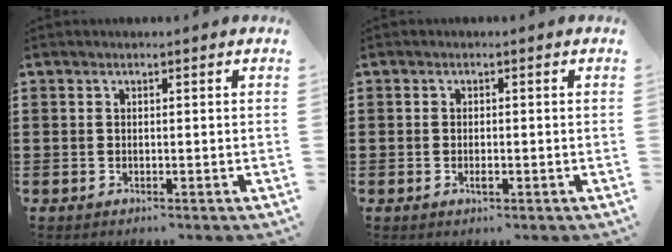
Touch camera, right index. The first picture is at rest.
{"total": 1.2, "force": [-0.3, 0.3, 1.2], "torque": [-0.021, -0.003, -0.004]}